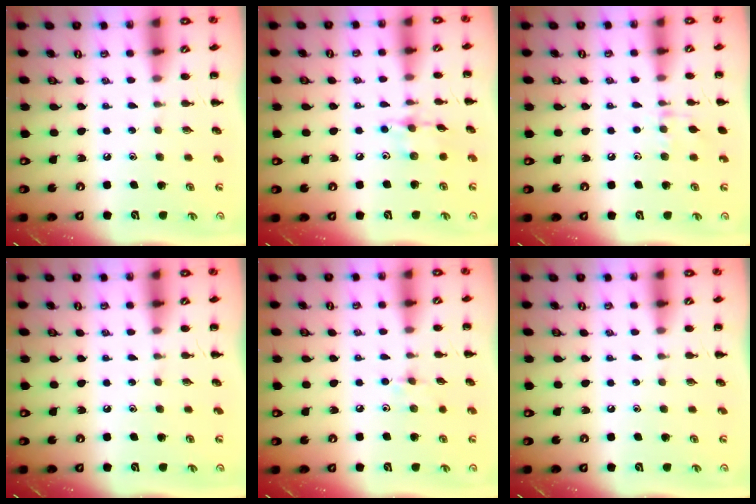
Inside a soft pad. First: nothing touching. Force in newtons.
{"total": 7.9, "press": 7.9, "slide": 0.7}
{"total": 7.4, "press": 7.3, "slide": 1.5}
{"total": 0.0}
{"total": 5.6, "press": 5.2, "slide": 2.0}
{"total": 0.0}